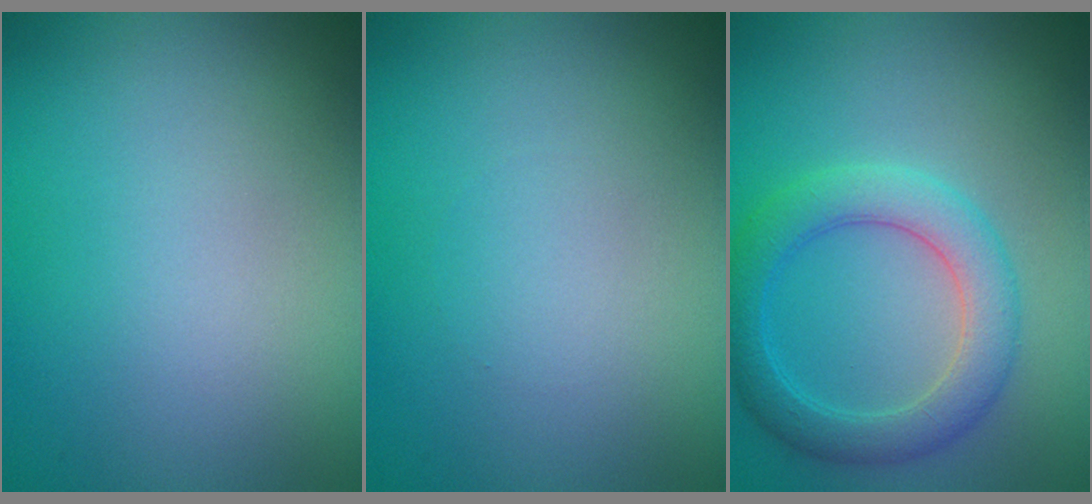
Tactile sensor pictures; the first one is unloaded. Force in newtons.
{"total": 0.0}
{"total": 4.3, "press": 4.3, "slide": 0.1}